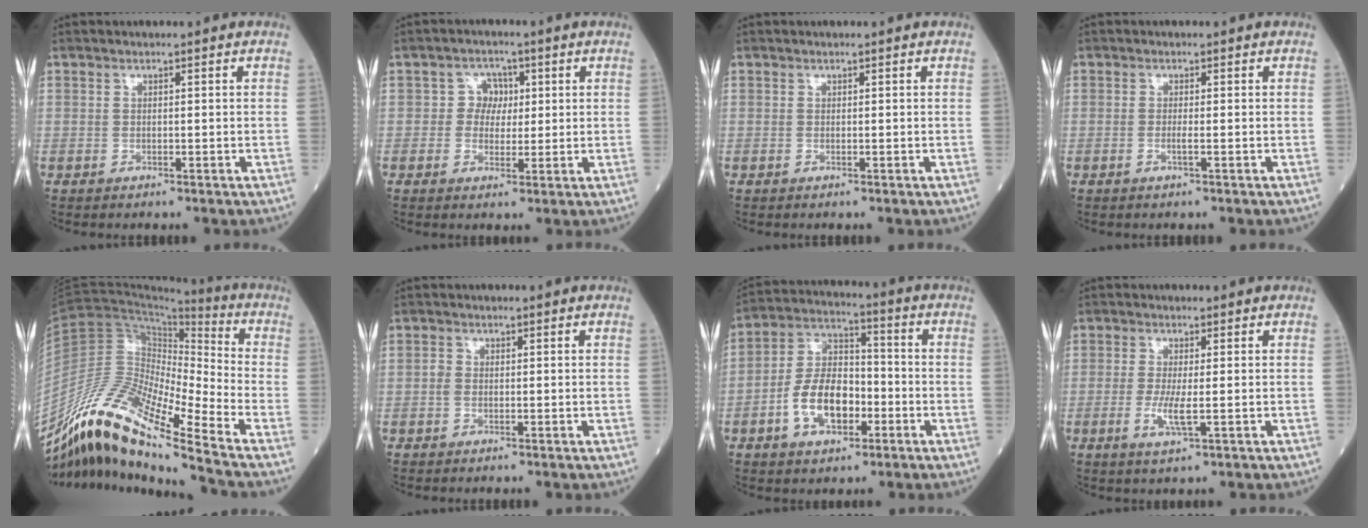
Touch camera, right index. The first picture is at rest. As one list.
[{"total": 3.5, "force": [0.5, 3.2, 1.4], "torque": [-0.013, 0.008, 0.005]}, {"total": 0.0}, {"total": 0.9, "force": [-0.3, -0.1, 0.8], "torque": [-0.018, -0.001, -0.008]}, {"total": 15.3, "force": [-12.3, 0.0, 9.1], "torque": [-0.170, 0.018, -0.226]}, {"total": 1.2, "force": [-0.1, 0.9, 0.7], "torque": [-0.017, 0.004, -0.003]}, {"total": 11.1, "force": [-3.8, 6.1, 8.5], "torque": [-0.175, 0.018, -0.069]}, {"total": 3.7, "force": [-0.7, 0.4, 3.6], "torque": [-0.077, -0.008, -0.014]}]